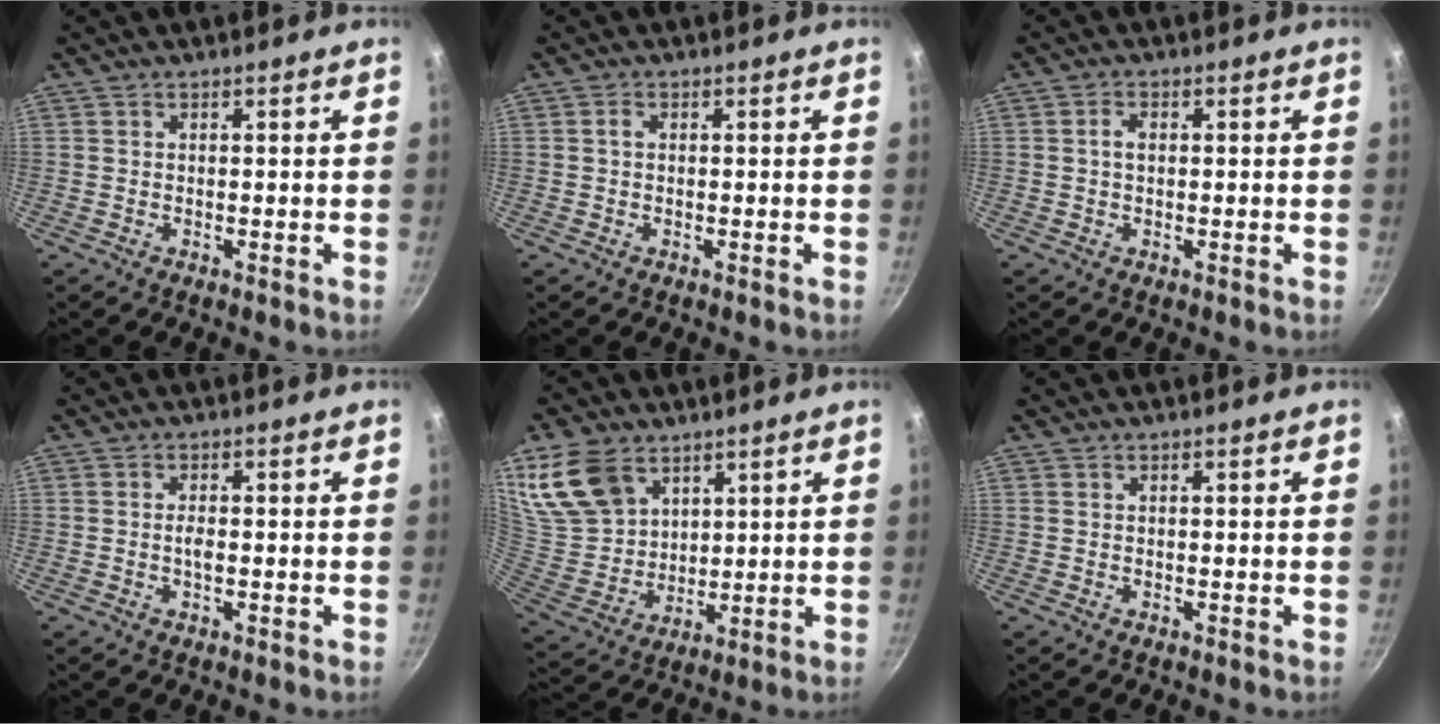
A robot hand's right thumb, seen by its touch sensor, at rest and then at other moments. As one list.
[{"total": 0.7, "force": [0.1, 0.5, 0.5], "torque": [-0.009, 0.003, 0.001]}, {"total": 1.8, "force": [0.2, 1.1, 1.4], "torque": [-0.023, 0.005, 0.002]}, {"total": 1.7, "force": [-0.3, 0.7, 1.5], "torque": [-0.029, 0.004, -0.008]}, {"total": 14.7, "force": [8.4, 9.8, 7.1], "torque": [-0.124, -0.035, 0.181]}, {"total": 0.0}]